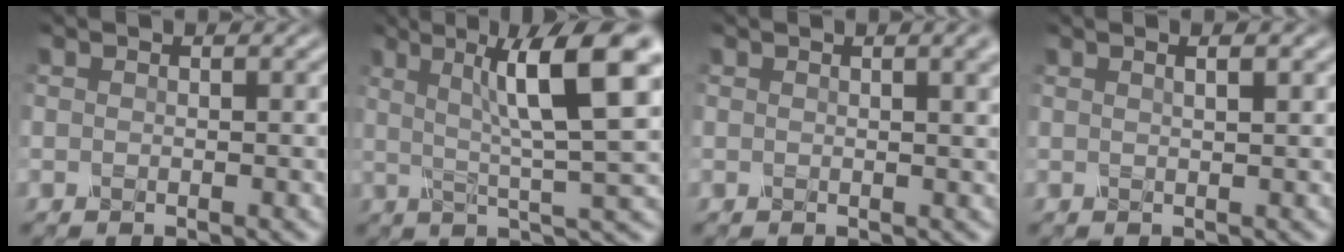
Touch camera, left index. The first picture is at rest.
{"total": 9.8, "force": [3.0, 1.4, 9.2], "torque": [-0.134, 0.008, 0.048]}
{"total": 2.8, "force": [1.5, 0.9, 2.2], "torque": [-0.024, 0.008, 0.024]}
{"total": 1.4, "force": [0.7, 0.2, 1.2], "torque": [-0.015, 0.002, 0.003]}